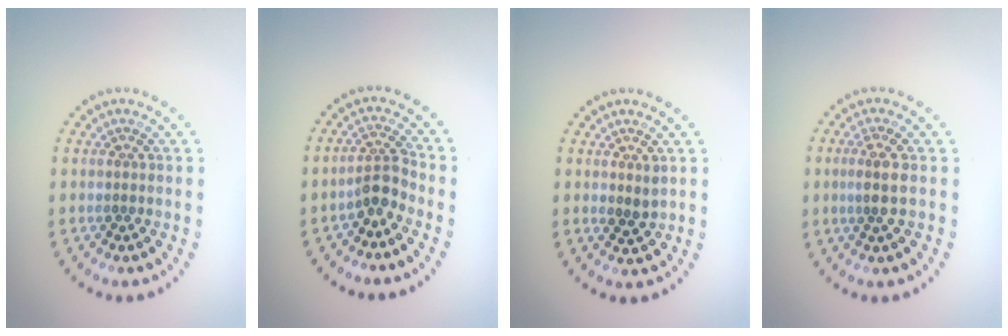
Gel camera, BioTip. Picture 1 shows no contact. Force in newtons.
{"total": 2.3, "press": 1.7, "slide": 1.5}
{"total": 1.1, "press": 0.9, "slide": 0.6}
{"total": 2.1, "press": 1.8, "slide": 1.1}